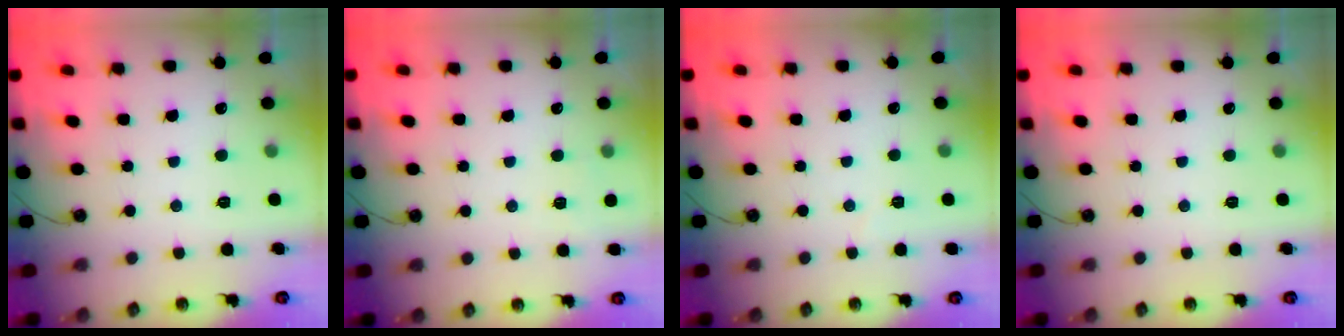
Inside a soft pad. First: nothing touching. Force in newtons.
{"total": 2.8, "press": 2.3, "slide": 1.5}
{"total": 2.8, "press": 2.7, "slide": 0.8}
{"total": 0.0}